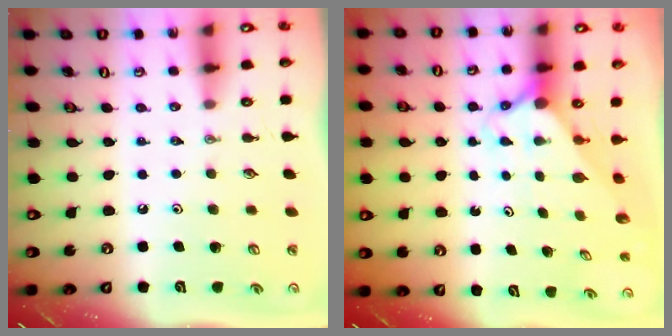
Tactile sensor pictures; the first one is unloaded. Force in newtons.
{"total": 2.2, "press": 2.2, "slide": 0.2}